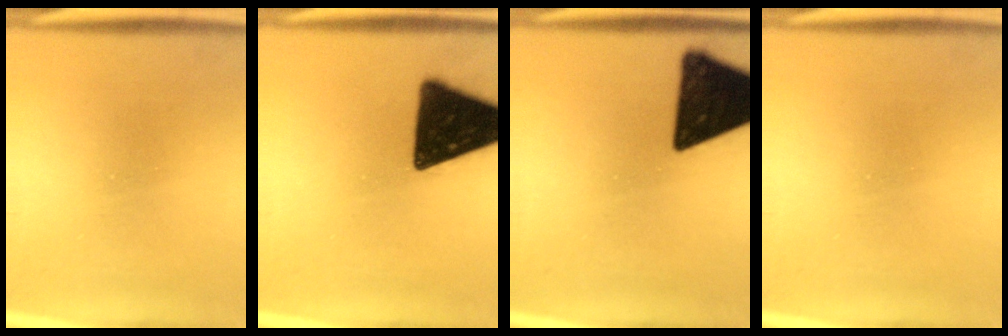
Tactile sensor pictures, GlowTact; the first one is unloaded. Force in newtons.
{"total": 17.3}
{"total": 17.1}
{"total": 0.0}